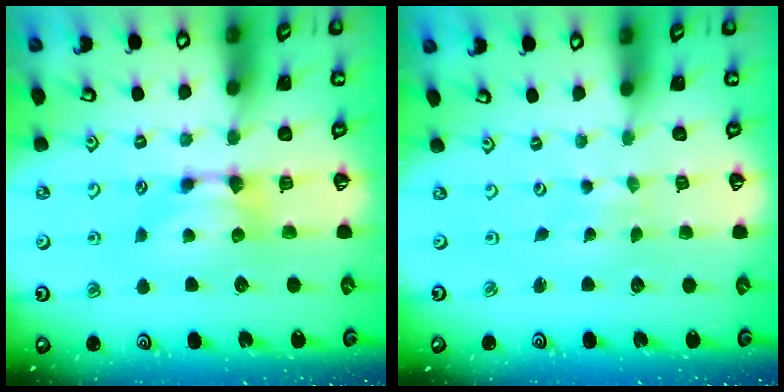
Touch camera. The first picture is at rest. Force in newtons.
{"total": 5.9, "press": 5.9, "slide": 0.3}